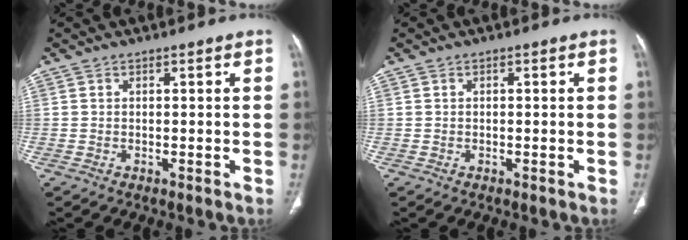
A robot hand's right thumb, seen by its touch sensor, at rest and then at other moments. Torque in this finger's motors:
{"motor_torque": [-0.37, 0.05, -0.22, 0.53, -0.03]}